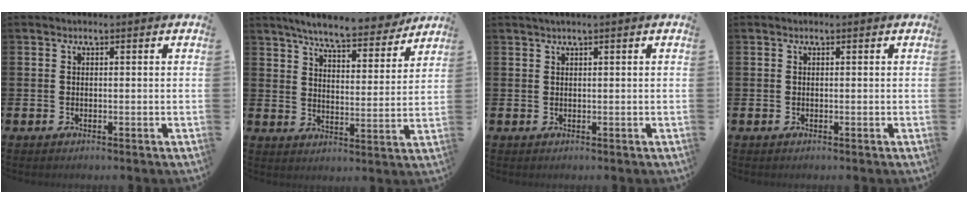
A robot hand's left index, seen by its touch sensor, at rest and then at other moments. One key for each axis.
{"total": 7.4, "fx": 6.9, "fy": 0.9, "fz": 2.4, "tx": -0.064, "ty": -0.044, "tz": 0.117}
{"total": 1.0, "fx": 0.7, "fy": -0.1, "fz": 0.7, "tx": -0.018, "ty": 0.004, "tz": 0.014}
{"total": 0.0}